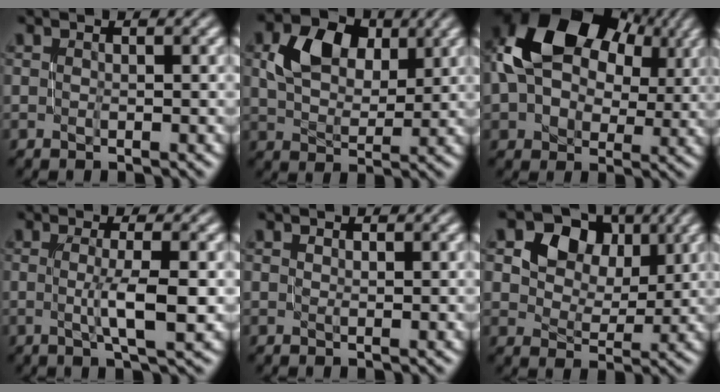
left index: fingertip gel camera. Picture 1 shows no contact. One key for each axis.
{"total": 5.8, "fx": 2.6, "fy": 3.9, "fz": 3.4, "tx": -0.065, "ty": 0.006, "tz": 0.045}
{"total": 16.1, "fx": 5.8, "fy": 11.1, "fz": 10.1, "tx": -0.188, "ty": 0.046, "tz": 0.100}
{"total": 4.1, "fx": -0.2, "fy": 0.8, "fz": 4.0, "tx": -0.065, "ty": 0.000, "tz": -0.004}
{"total": 0.0}
{"total": 9.0, "fx": 4.5, "fy": 6.6, "fz": 4.3, "tx": -0.075, "ty": 0.025, "tz": 0.064}